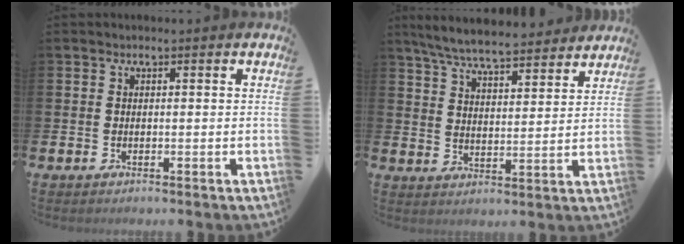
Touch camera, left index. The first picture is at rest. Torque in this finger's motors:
{"motor_torque": [0.51, -0.83, 0.75, 0.21]}